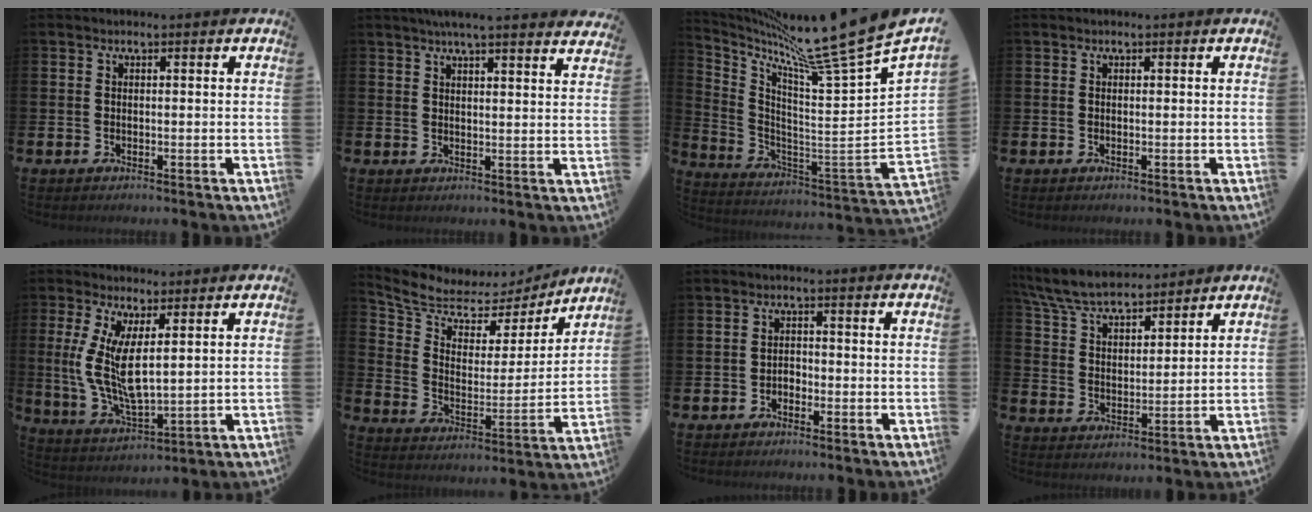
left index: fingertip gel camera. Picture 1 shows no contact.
{"total": 5.0, "force": [4.7, -0.3, 1.5], "torque": [-0.036, -0.016, 0.085]}
{"total": 11.2, "force": [10.1, -0.3, 4.8], "torque": [-0.109, -0.104, 0.153]}
{"total": 0.0}
{"total": 8.3, "force": [2.8, 3.1, 7.2], "torque": [-0.157, -0.018, 0.048]}
{"total": 7.3, "force": [6.1, 3.5, 1.7], "torque": [-0.081, -0.039, 0.105]}
{"total": 1.4, "force": [-1.1, 0.8, 0.2], "torque": [-0.007, 0.003, -0.024]}
{"total": 7.4, "force": [7.0, 1.6, 2.0], "torque": [-0.074, -0.032, 0.128]}